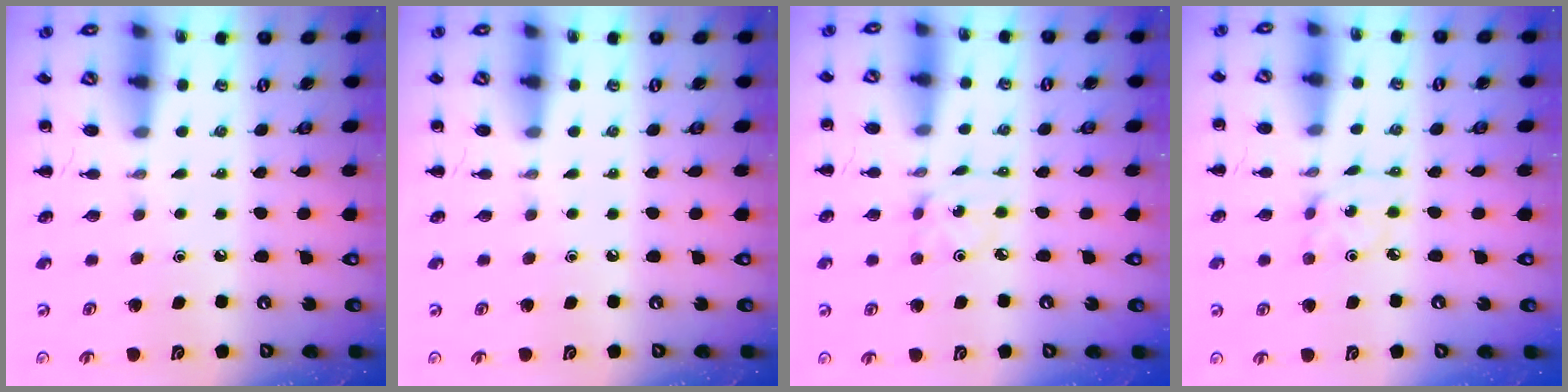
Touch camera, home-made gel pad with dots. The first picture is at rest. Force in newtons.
{"total": 0.0}
{"total": 1.5, "press": 1.4, "slide": 0.4}
{"total": 2.5, "press": 2.5, "slide": 0.5}